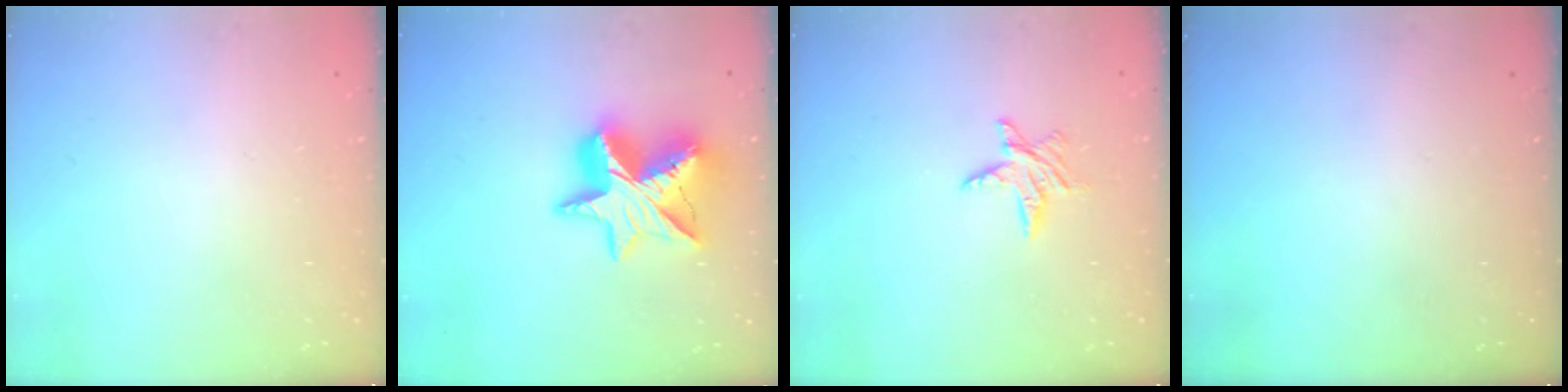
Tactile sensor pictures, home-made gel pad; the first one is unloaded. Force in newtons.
{"total": 18.3, "press": 18.2, "slide": 1.3}
{"total": 6.1, "press": 6.1, "slide": 0.3}
{"total": 0.0}